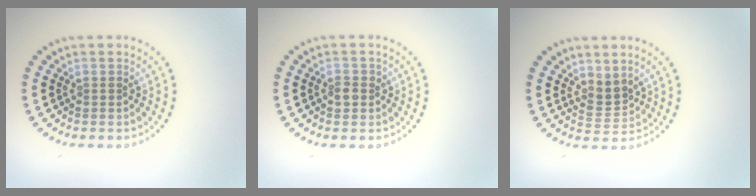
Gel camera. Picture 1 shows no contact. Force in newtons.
{"total": 1.3, "press": 1.3, "slide": 0.3}
{"total": 2.2, "press": 1.6, "slide": 1.5}